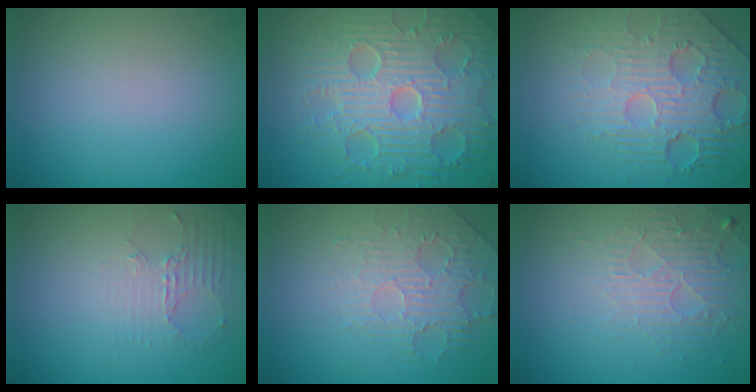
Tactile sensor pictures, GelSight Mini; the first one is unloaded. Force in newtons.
{"total": 9.2, "press": 6.8, "slide": 6.2}
{"total": 5.3, "press": 4.8, "slide": 2.2}
{"total": 2.2, "press": 1.7, "slide": 1.5}
{"total": 2.5, "press": 1.9, "slide": 1.6}
{"total": 3.8, "press": 3.3, "slide": 1.9}